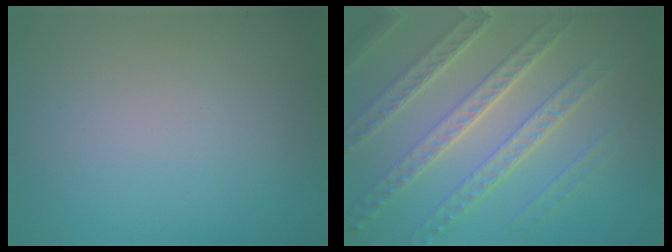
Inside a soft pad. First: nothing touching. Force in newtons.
{"total": 7.5, "press": 5.3, "slide": 5.3}